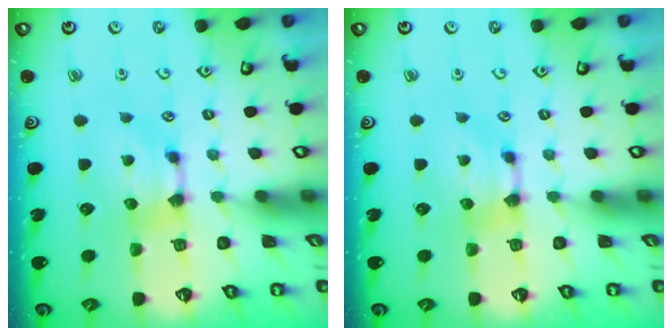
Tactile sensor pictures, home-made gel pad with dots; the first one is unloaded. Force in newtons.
{"total": 0.0}